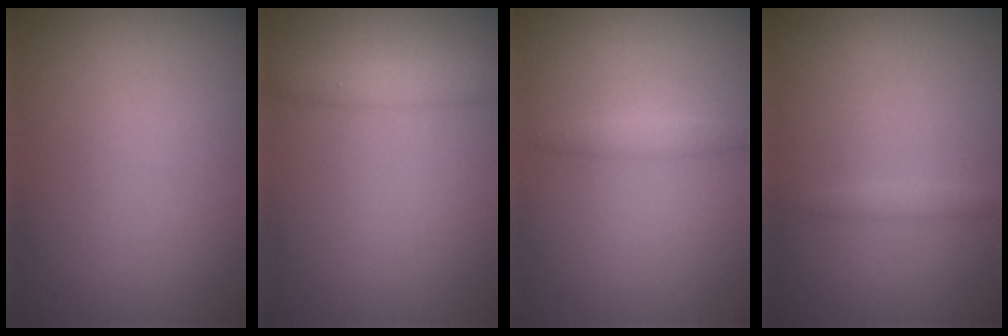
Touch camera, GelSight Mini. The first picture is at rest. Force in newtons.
{"total": 1.7, "press": 1.7, "slide": 0.2}
{"total": 1.3, "press": 1.3, "slide": 0.0}
{"total": 0.8, "press": 0.8, "slide": 0.0}